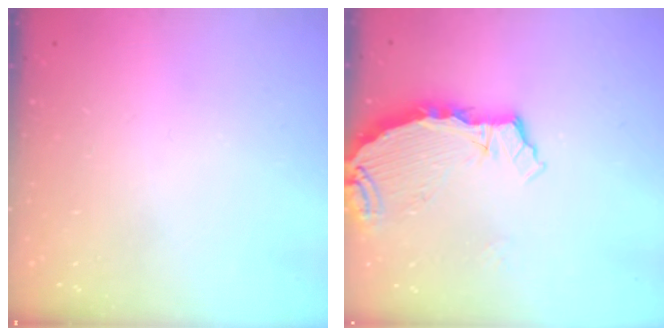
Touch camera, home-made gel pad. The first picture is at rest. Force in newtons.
{"total": 4.7, "press": 4.7, "slide": 0.2}